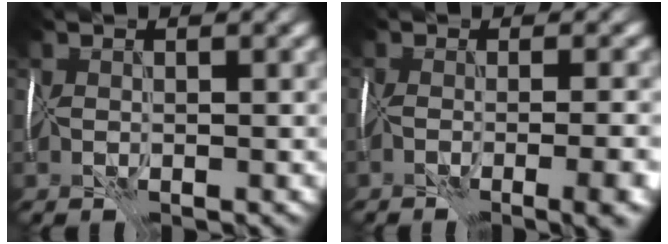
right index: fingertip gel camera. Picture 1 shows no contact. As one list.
[{"total": 9.3, "force": [-5.1, 3.4, 7.0], "torque": [-0.080, -0.003, -0.041]}]